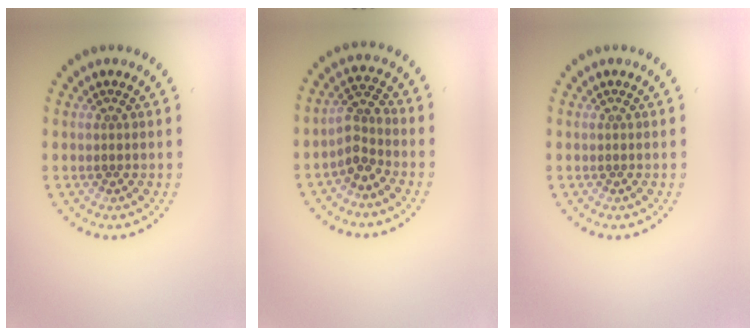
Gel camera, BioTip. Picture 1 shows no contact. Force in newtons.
{"total": 2.6, "press": 2.0, "slide": 1.6}
{"total": 0.0}